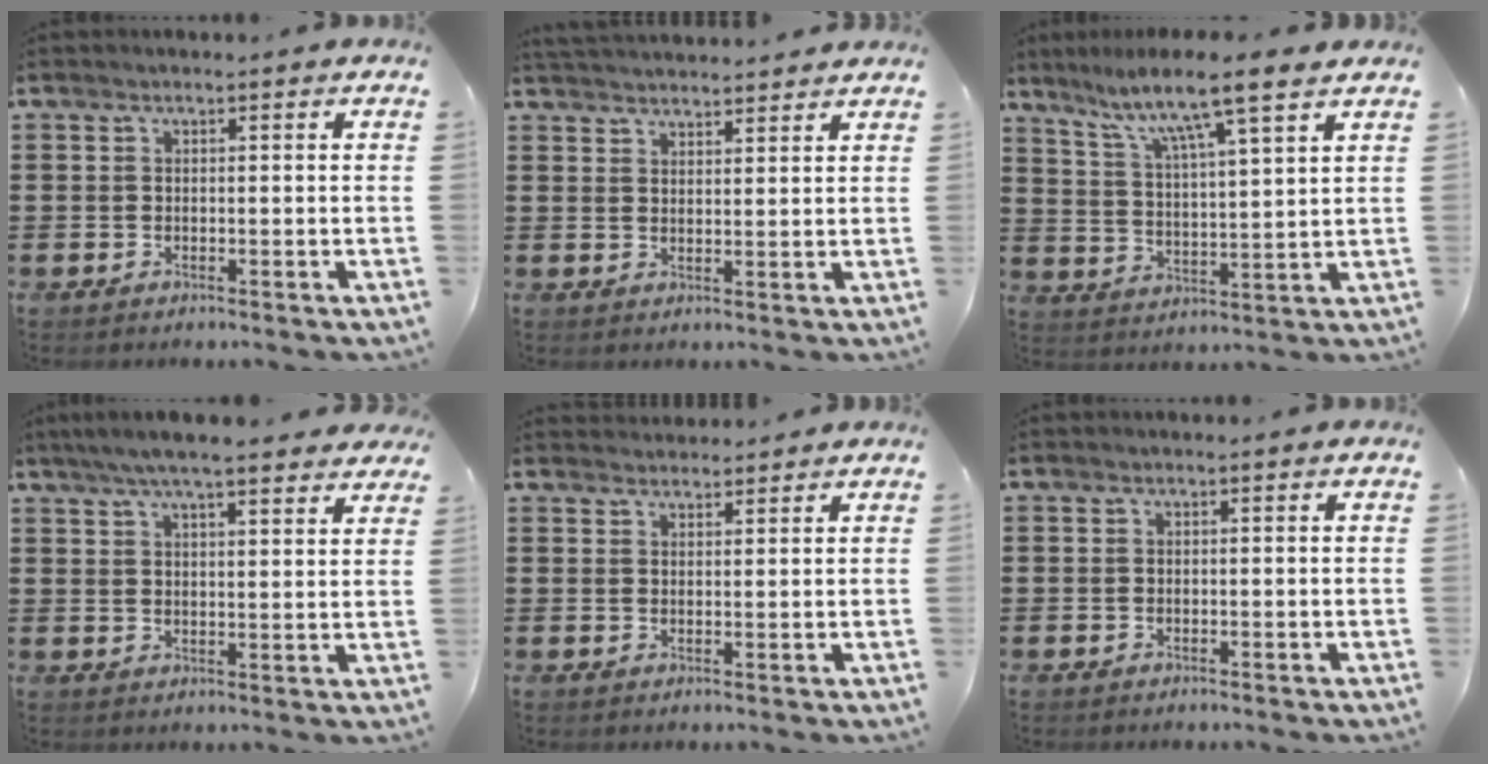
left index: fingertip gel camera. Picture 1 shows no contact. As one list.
[{"total": 3.0, "force": [3.0, 0.0, 0.0], "torque": [-0.009, -0.007, 0.058]}, {"total": 7.8, "force": [6.2, 0.0, 4.8], "torque": [-0.109, -0.041, 0.097]}, {"total": 6.1, "force": [5.3, 0.5, 2.9], "torque": [-0.070, -0.011, 0.096]}, {"total": 1.9, "force": [1.9, 0.3, -0.2], "torque": [-0.003, -0.002, 0.038]}, {"total": 0.0}]